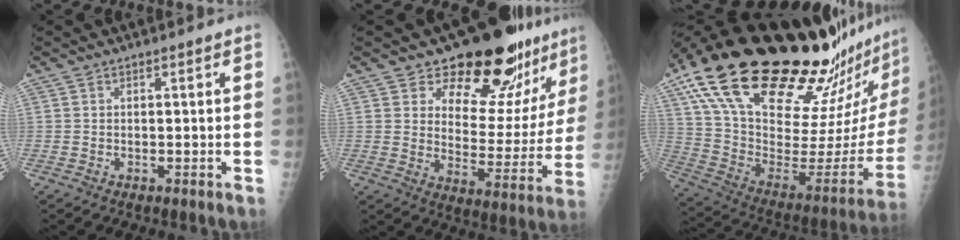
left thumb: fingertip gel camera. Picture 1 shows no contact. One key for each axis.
{"total": 19.3, "fx": 15.0, "fy": 8.2, "fz": 8.9, "tx": -0.063, "ty": -0.111, "tz": 0.199}
{"total": 38.8, "fx": 28.6, "fy": 9.3, "fz": 24.5, "tx": -0.385, "ty": -0.113, "tz": 0.450}